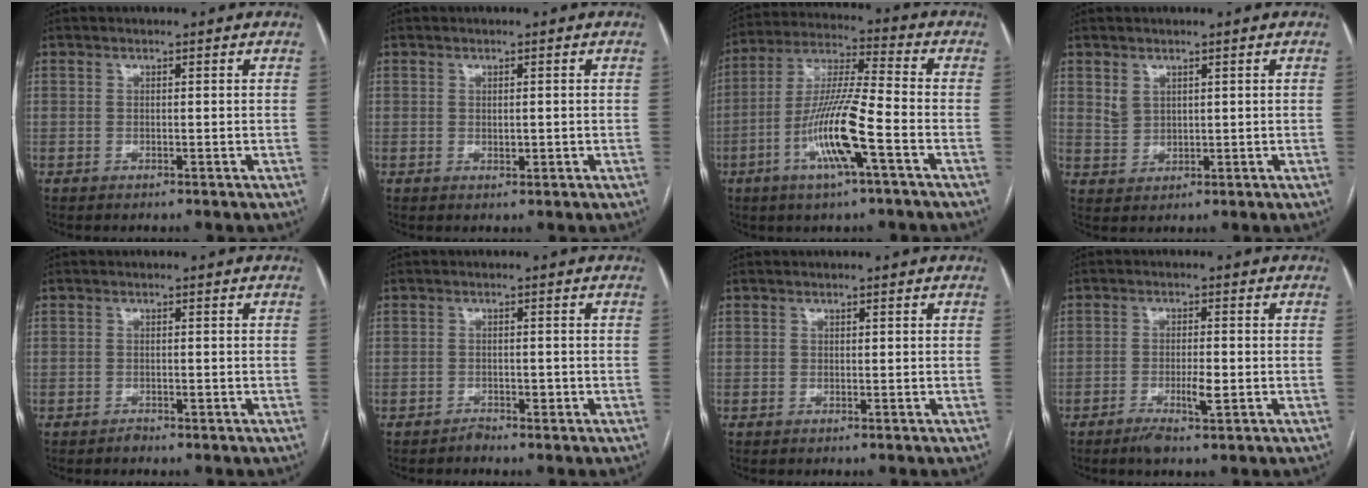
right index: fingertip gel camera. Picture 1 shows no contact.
{"total": 0.9, "force": [0.0, 0.4, 0.7], "torque": [-0.011, -0.001, 0.003]}
{"total": 13.0, "force": [-4.9, 0.5, 12.1], "torque": [-0.239, -0.001, -0.094]}
{"total": 2.5, "force": [1.4, 1.9, 0.8], "torque": [-0.018, 0.004, 0.036]}
{"total": 0.7, "force": [-0.6, 0.2, 0.3], "torque": [-0.007, 0.000, -0.008]}
{"total": 1.2, "force": [-1.0, 0.5, 0.3], "torque": [-0.004, 0.002, -0.015]}
{"total": 0.0}
{"total": 4.0, "force": [-1.6, 0.6, 3.7], "torque": [-0.070, -0.004, -0.027]}